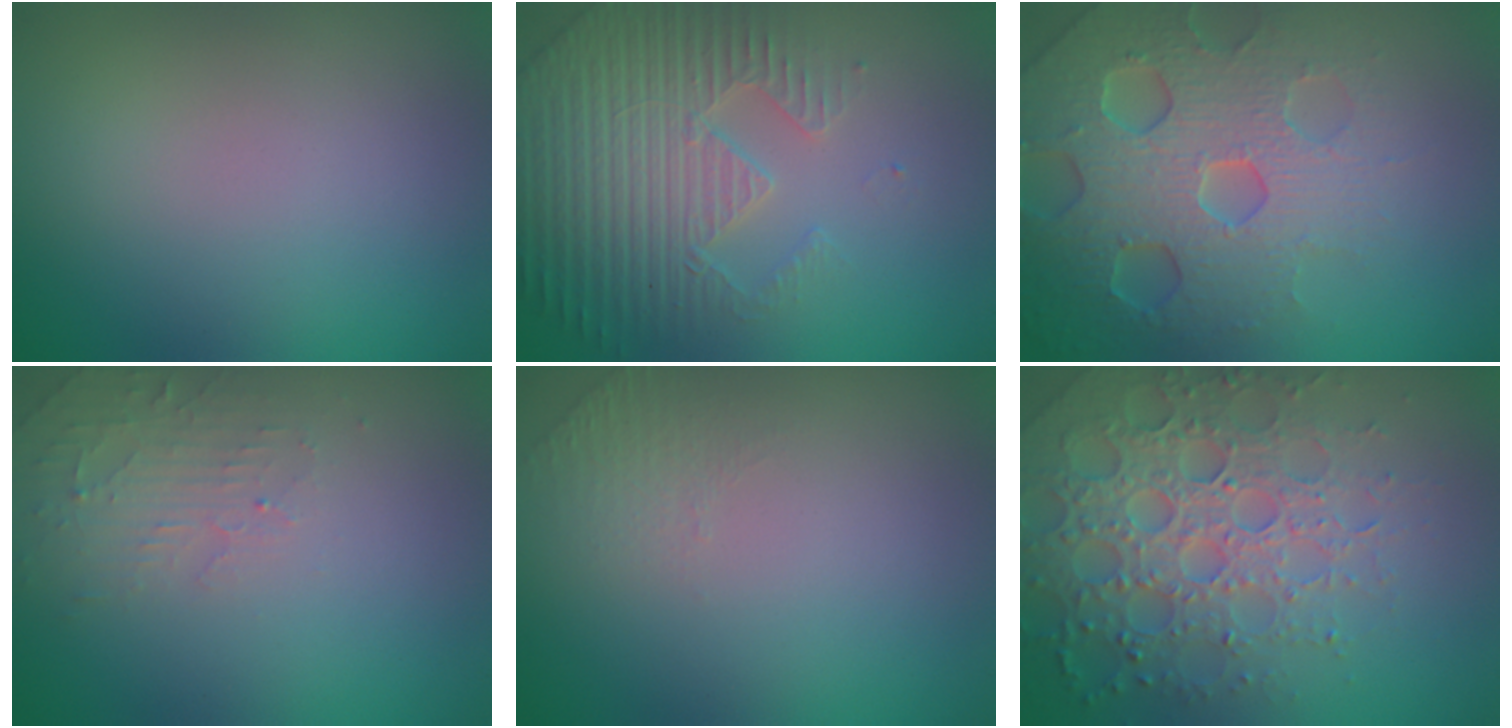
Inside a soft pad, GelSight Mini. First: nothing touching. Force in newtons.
{"total": 4.7, "press": 4.6, "slide": 1.0}
{"total": 7.3, "press": 7.2, "slide": 1.6}
{"total": 2.4, "press": 2.3, "slide": 0.5}
{"total": 1.0, "press": 0.5, "slide": 0.9}
{"total": 7.3, "press": 7.1, "slide": 1.7}